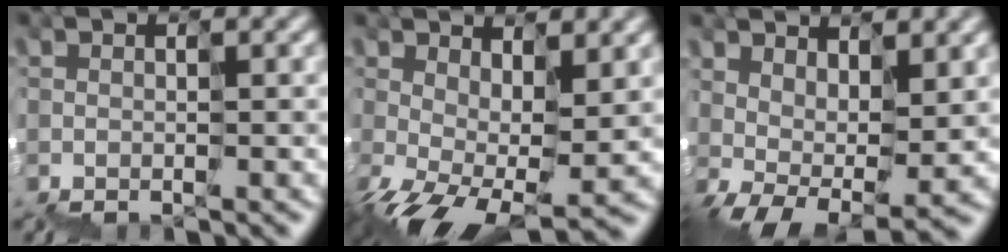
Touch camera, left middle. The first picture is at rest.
{"total": 6.3, "force": [-1.9, 3.3, 5.0], "torque": [-0.117, -0.028, -0.017]}
{"total": 5.4, "force": [0.6, 3.0, 4.4], "torque": [-0.099, -0.009, 0.026]}